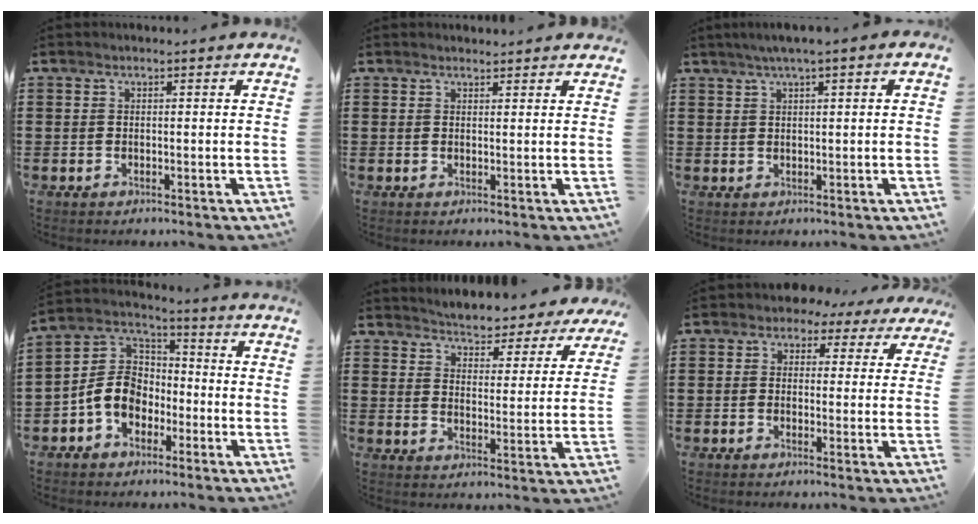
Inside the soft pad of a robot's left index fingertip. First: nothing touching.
{"total": 1.3, "force": [1.3, 0.3, 0.1], "torque": [-0.005, 0.002, 0.026]}
{"total": 2.0, "force": [0.8, 0.1, 1.9], "torque": [-0.034, 0.001, 0.013]}
{"total": 8.0, "force": [-2.9, 6.2, 4.0], "torque": [-0.124, 0.008, -0.068]}
{"total": 4.4, "force": [4.4, -0.1, -0.1], "torque": [-0.025, -0.035, 0.073]}
{"total": 2.8, "force": [1.8, 2.0, 0.8], "torque": [-0.023, -0.002, 0.028]}